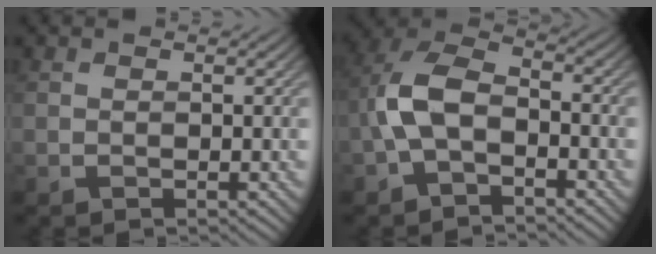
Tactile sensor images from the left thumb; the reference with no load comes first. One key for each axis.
{"total": 7.4, "fx": -2.3, "fy": 4.1, "fz": 5.7, "tx": -0.128, "ty": 0.017, "tz": -0.059}